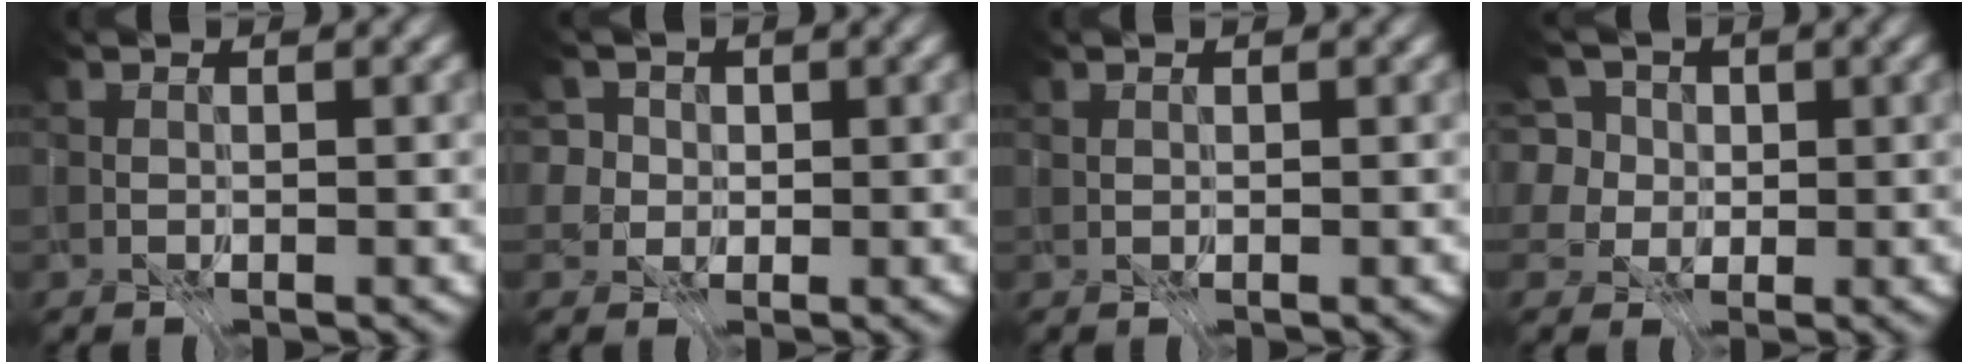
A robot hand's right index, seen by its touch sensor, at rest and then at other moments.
{"total": 8.7, "force": [4.7, 5.9, 4.3], "torque": [-0.087, 0.031, 0.055]}
{"total": 0.5, "force": [0.4, 0.3, 0.2], "torque": [-0.009, 0.003, 0.012]}
{"total": 7.5, "force": [3.2, 6.0, 3.3], "torque": [-0.084, 0.027, 0.041]}